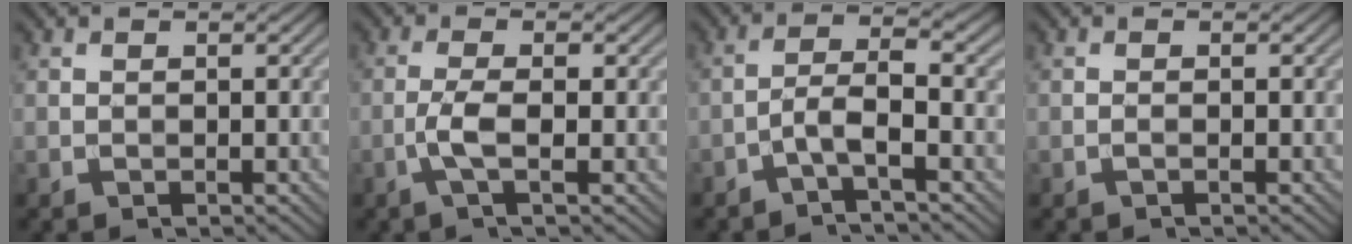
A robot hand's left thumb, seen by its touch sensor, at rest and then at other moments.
{"total": 3.4, "force": [-1.0, 0.6, 3.2], "torque": [-0.072, 0.006, -0.027]}
{"total": 3.7, "force": [-1.9, 0.6, 3.1], "torque": [-0.061, 0.012, -0.048]}
{"total": 0.6, "force": [-0.3, 0.0, 0.5], "torque": [-0.011, 0.000, -0.008]}